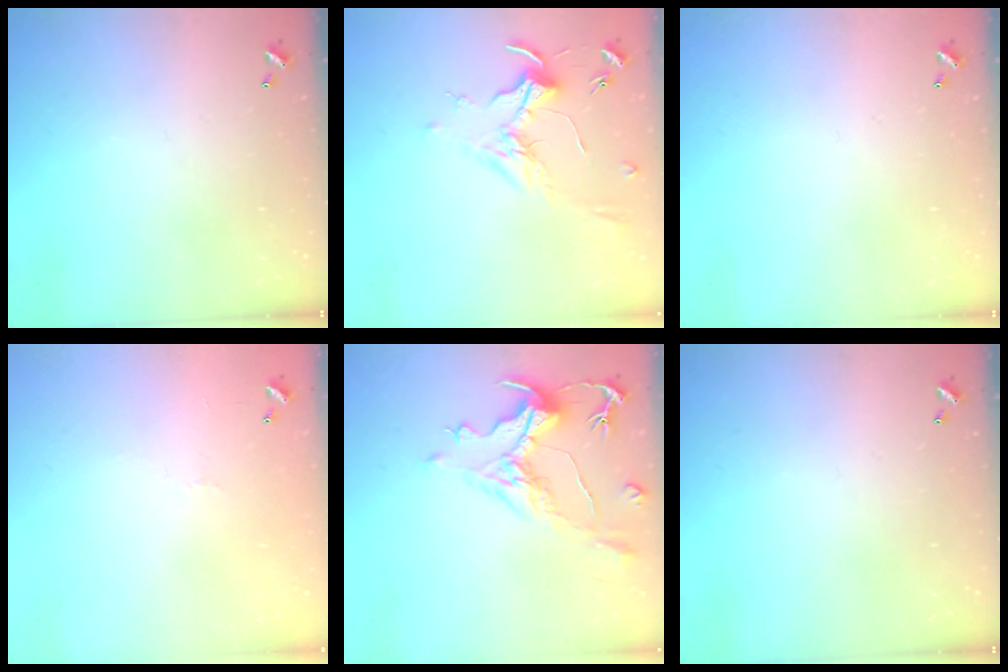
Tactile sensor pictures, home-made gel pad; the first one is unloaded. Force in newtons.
{"total": 1.8, "press": 1.6, "slide": 0.7}
{"total": 0.0}
{"total": 6.5, "press": 6.4, "slide": 0.7}
{"total": 1.4, "press": 0.2, "slide": 1.4}
{"total": 0.0}